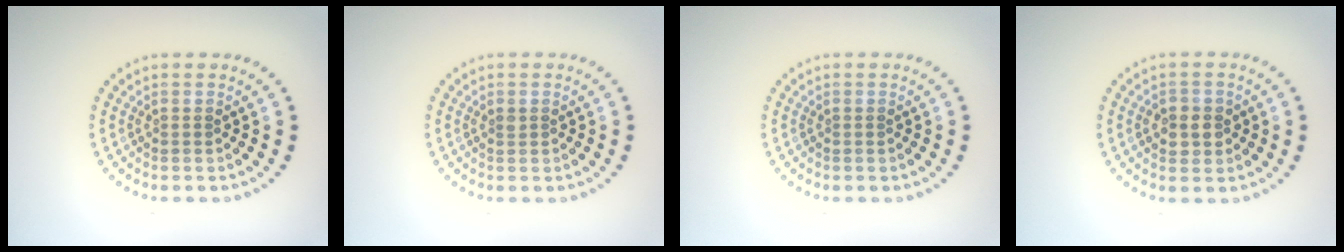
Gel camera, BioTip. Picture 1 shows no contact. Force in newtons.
{"total": 0.6, "press": 0.5, "slide": 0.3}
{"total": 0.0}
{"total": 2.2, "press": 2.2, "slide": 0.3}